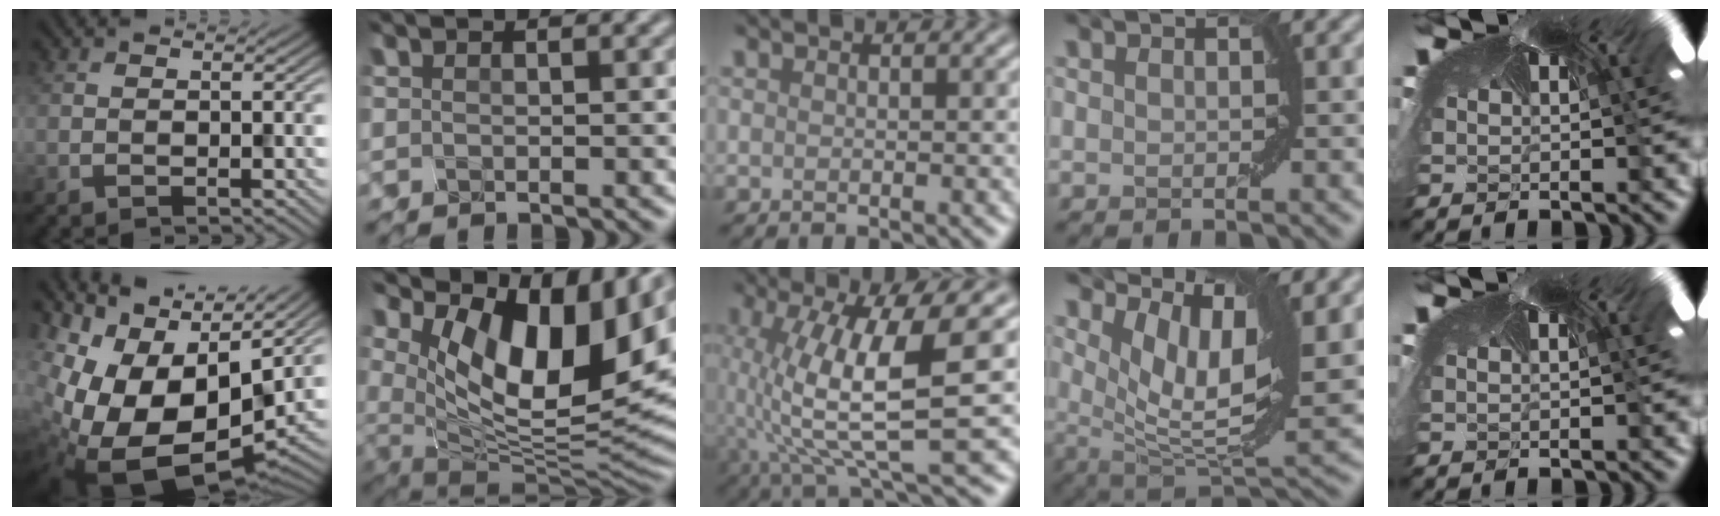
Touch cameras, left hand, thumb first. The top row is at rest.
{"thumb": {"total": 18.9, "force": [-3.0, 10.6, 15.3], "torque": [-0.301, -0.037, -0.036]}, "index": {"total": 16.6, "force": [4.7, 8.7, 13.3], "torque": [-0.230, 0.023, 0.078]}, "middle": {"total": 9.1, "force": [-1.0, 1.9, 8.8], "torque": [-0.187, 0.002, 0.003]}, "ring": {"total": 8.3, "force": [3.8, 2.6, 6.9], "torque": [-0.131, 0.002, 0.076]}, "little": {"total": 0.5, "force": [-0.5, -0.1, 0.0], "torque": [-0.001, -0.003, -0.004]}}